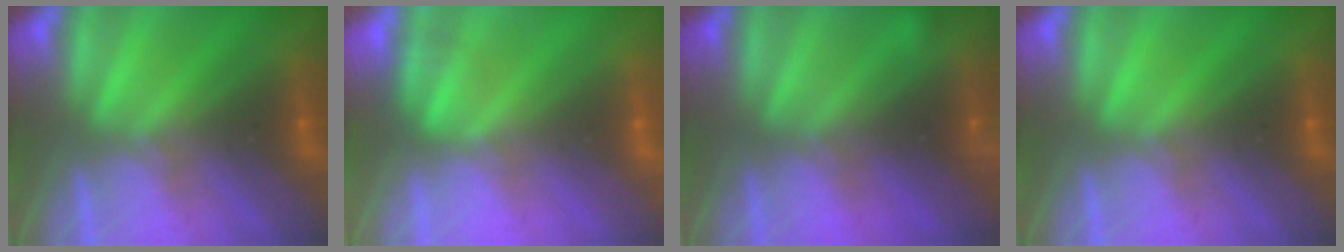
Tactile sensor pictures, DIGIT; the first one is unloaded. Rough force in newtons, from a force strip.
{"total": 4.5}
{"total": 2.4}
{"total": 0.0}